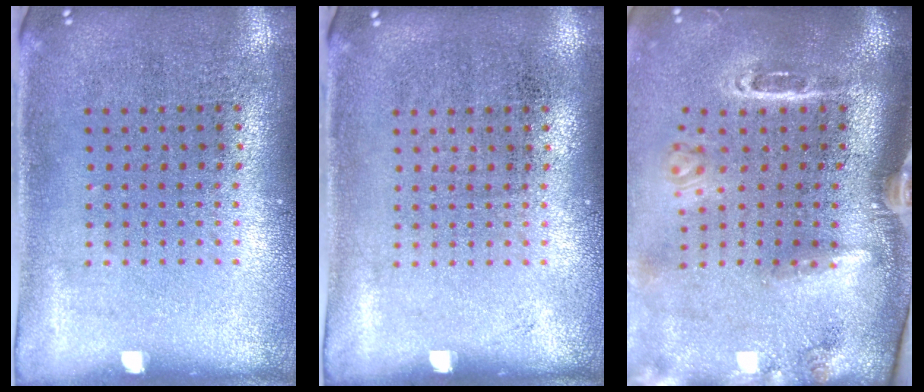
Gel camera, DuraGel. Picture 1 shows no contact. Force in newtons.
{"total": 0.0}
{"total": 3.2, "press": 2.1, "slide": 2.4}